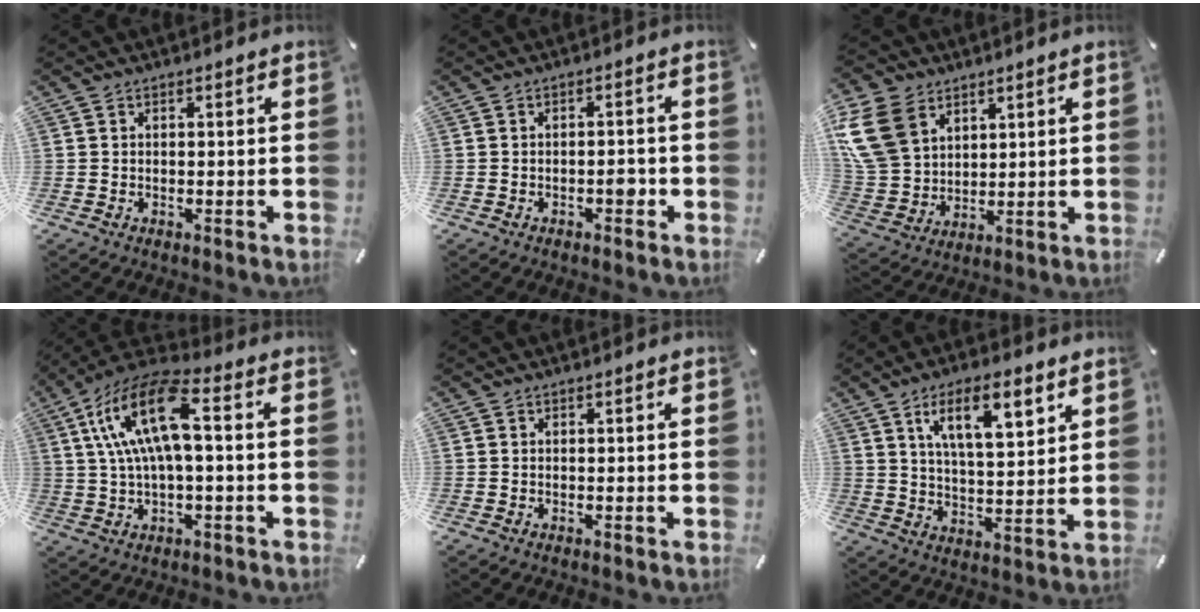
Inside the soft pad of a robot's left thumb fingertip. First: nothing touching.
{"total": 3.1, "force": [-1.3, 1.5, 2.4], "torque": [-0.038, 0.009, -0.022]}
{"total": 14.6, "force": [6.6, 11.1, 6.8], "torque": [-0.192, -0.014, 0.129]}
{"total": 16.1, "force": [2.9, 6.5, 14.4], "torque": [-0.297, 0.002, 0.048]}
{"total": 0.0}
{"total": 12.1, "force": [6.7, 4.8, 8.8], "torque": [-0.139, -0.021, 0.112]}